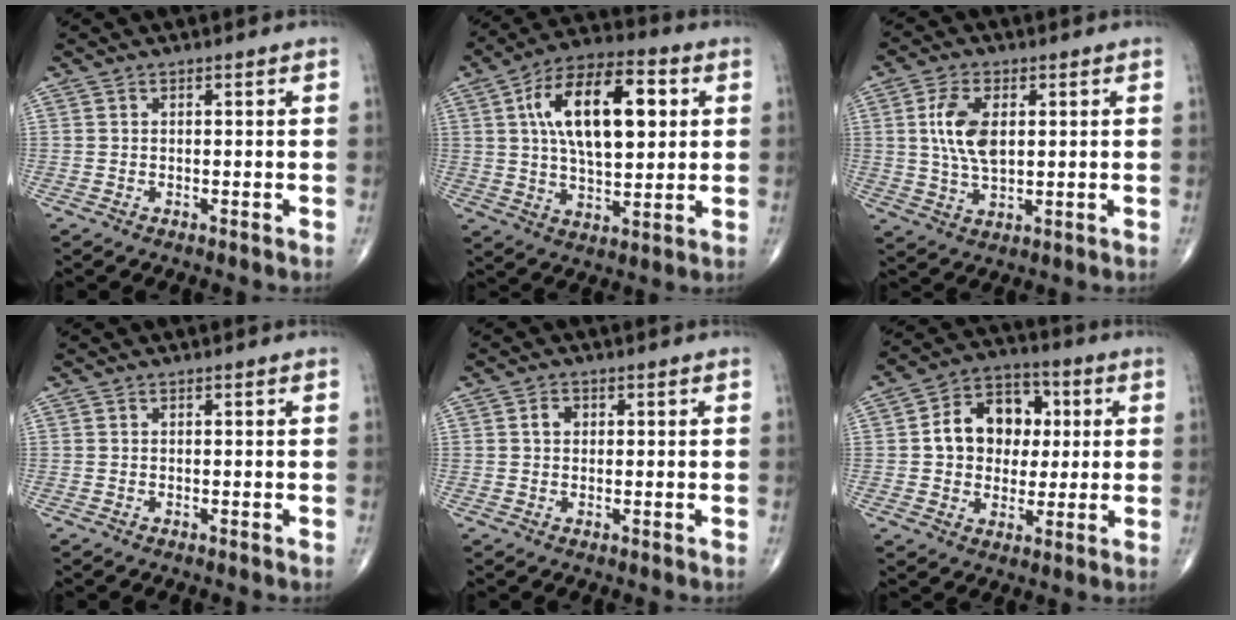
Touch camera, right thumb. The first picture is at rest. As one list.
[{"total": 19.0, "force": [4.4, 9.2, 16.1], "torque": [-0.248, 0.009, 0.070]}, {"total": 8.8, "force": [1.7, 4.6, 7.2], "torque": [-0.143, -0.005, 0.036]}, {"total": 0.0}, {"total": 2.0, "force": [0.5, 1.6, 1.2], "torque": [-0.016, 0.004, 0.008]}, {"total": 13.3, "force": [1.6, 10.5, 8.1], "torque": [-0.083, 0.017, 0.022]}]